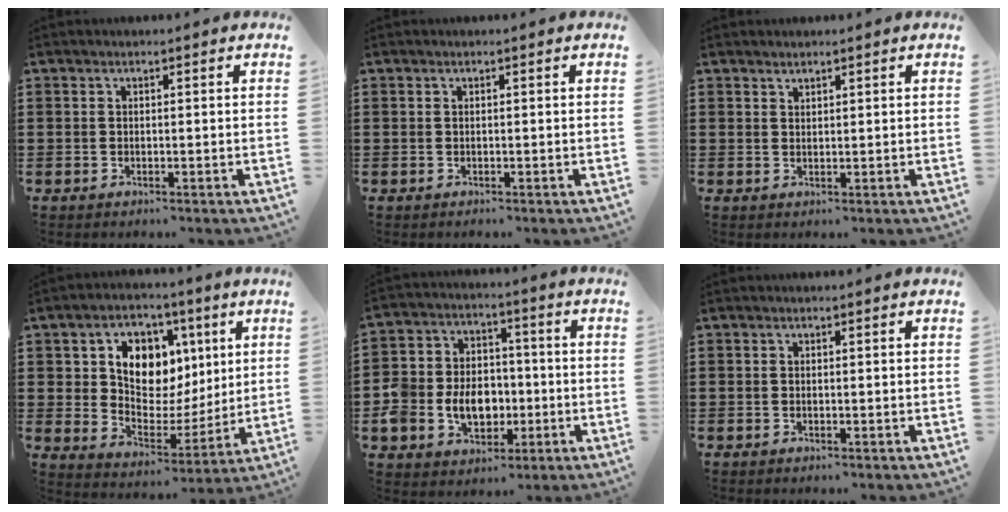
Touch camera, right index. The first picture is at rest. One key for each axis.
{"total": 0.0}
{"total": 1.1, "fx": 1.0, "fy": 0.3, "fz": 0.0, "tx": -0.001, "ty": 0.000, "tz": 0.020}
{"total": 9.0, "fx": 3.5, "fy": 7.1, "fz": 4.4, "tx": -0.100, "ty": -0.007, "tz": 0.061}
{"total": 9.1, "fx": -1.9, "fy": 7.5, "fz": 4.7, "tx": -0.115, "ty": 0.016, "tz": -0.033}
{"total": 0.0}